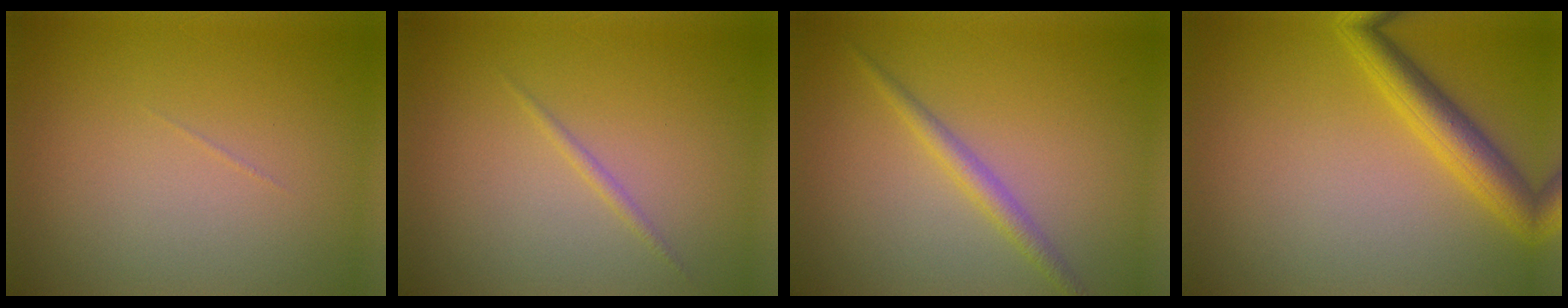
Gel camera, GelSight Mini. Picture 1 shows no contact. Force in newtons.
{"total": 0.7, "press": 0.7, "slide": 0.1}
{"total": 1.8, "press": 1.8, "slide": 0.0}
{"total": 3.9, "press": 3.9, "slide": 0.2}